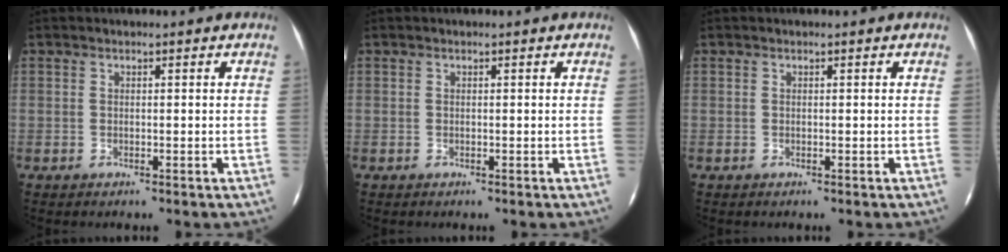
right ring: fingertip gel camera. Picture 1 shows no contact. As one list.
[{"total": 0.0}, {"total": 0.0}]